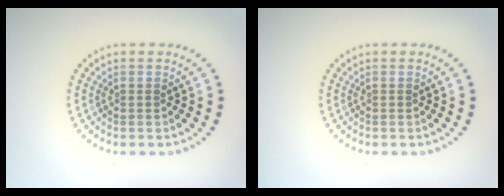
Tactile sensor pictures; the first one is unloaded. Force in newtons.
{"total": 0.0}